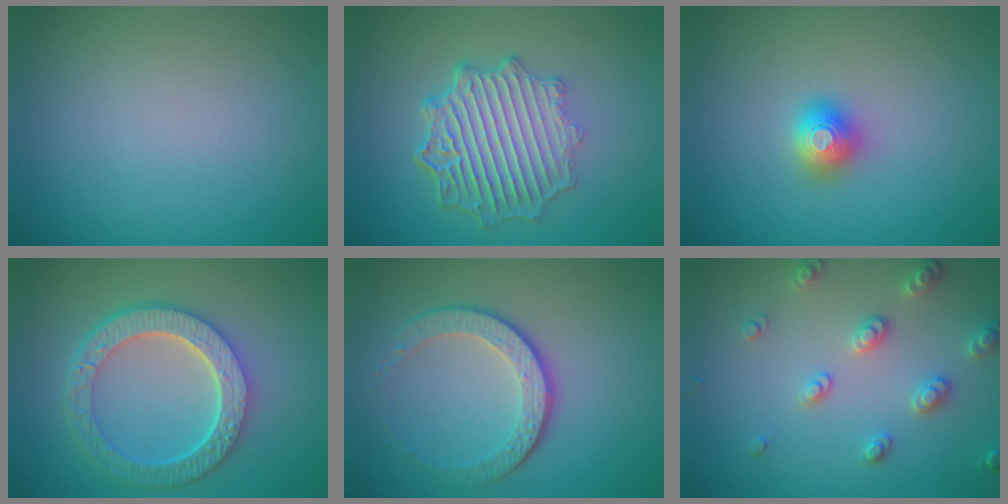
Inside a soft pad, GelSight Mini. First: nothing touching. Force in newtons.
{"total": 7.0, "press": 5.3, "slide": 4.5}
{"total": 2.0, "press": 2.0, "slide": 0.1}
{"total": 6.4, "press": 4.9, "slide": 4.1}
{"total": 4.2, "press": 3.1, "slide": 2.8}
{"total": 2.9, "press": 2.9, "slide": 0.5}